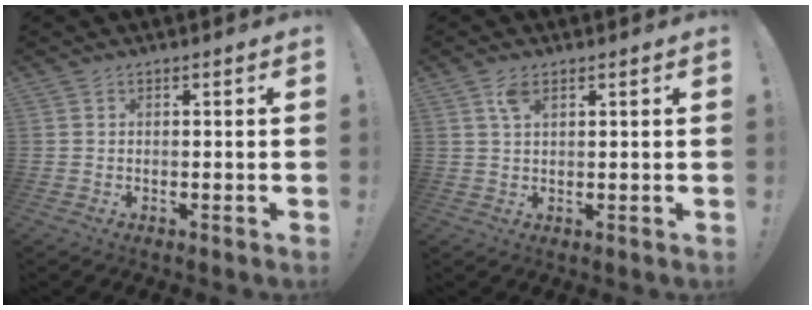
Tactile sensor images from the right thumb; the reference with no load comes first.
{"total": 3.7, "force": [1.8, 1.6, 2.8], "torque": [-0.050, -0.002, 0.031]}